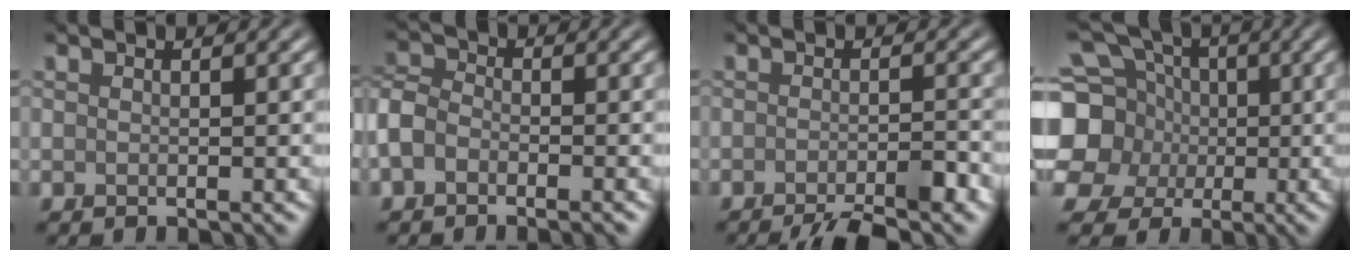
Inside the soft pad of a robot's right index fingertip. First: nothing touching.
{"total": 4.1, "force": [-2.4, 2.5, 2.2], "torque": [-0.043, 0.006, -0.059]}
{"total": 5.0, "force": [-3.7, 0.9, 3.2], "torque": [-0.042, 0.002, -0.058]}
{"total": 12.8, "force": [1.3, 11.3, 5.8], "torque": [-0.158, 0.025, -0.003]}